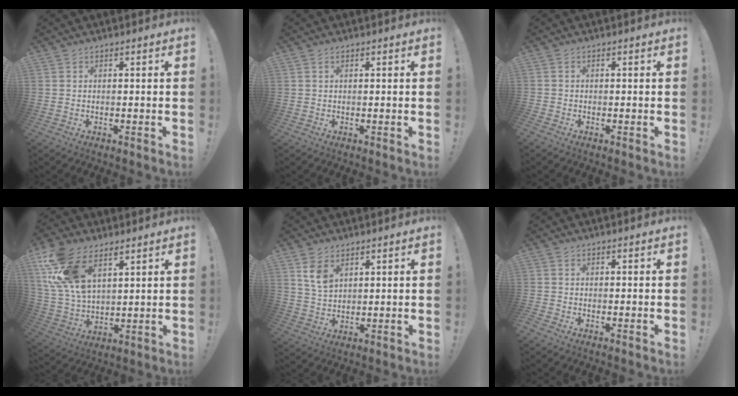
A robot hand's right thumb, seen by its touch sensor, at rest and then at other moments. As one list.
[{"total": 0.7, "force": [0.3, 0.4, 0.4], "torque": [-0.010, 0.003, 0.007]}, {"total": 0.8, "force": [-0.6, 0.6, 0.0], "torque": [-0.003, 0.004, -0.010]}, {"total": 16.5, "force": [9.1, 9.3, 10.1], "torque": [-0.223, -0.040, 0.175]}, {"total": 6.7, "force": [3.6, 4.2, 3.8], "torque": [-0.055, -0.018, 0.068]}, {"total": 1.0, "force": [-0.7, 0.7, 0.1], "torque": [-0.005, 0.004, -0.012]}]